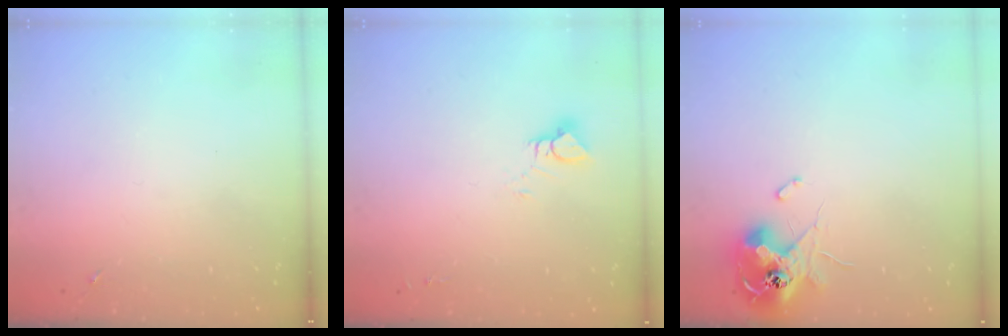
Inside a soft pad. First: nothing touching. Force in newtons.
{"total": 4.5, "press": 4.5, "slide": 0.4}
{"total": 12.7, "press": 12.6, "slide": 1.5}